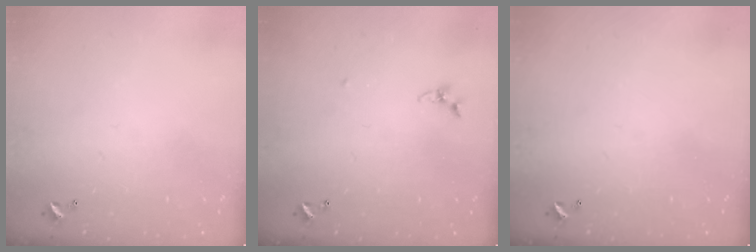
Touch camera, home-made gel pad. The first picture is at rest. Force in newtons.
{"total": 3.8, "press": 3.8, "slide": 0.3}
{"total": 0.0}